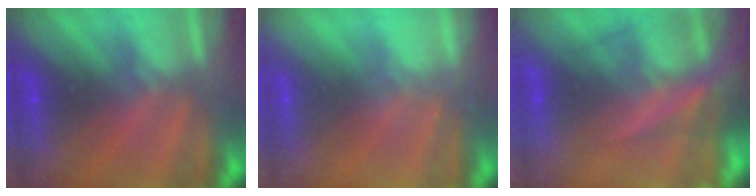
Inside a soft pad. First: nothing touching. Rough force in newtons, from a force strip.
{"total": 2.2}
{"total": 6.9}